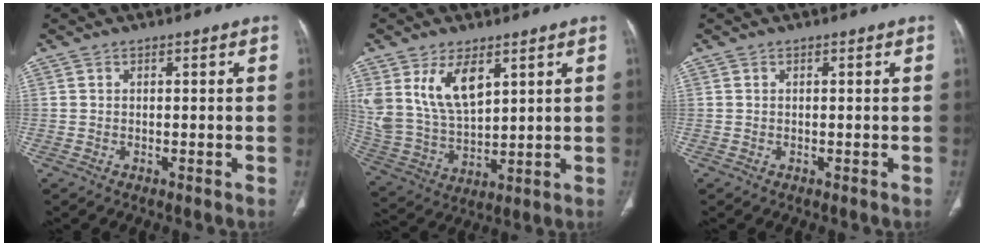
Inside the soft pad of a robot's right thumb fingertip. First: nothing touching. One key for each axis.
{"total": 13.1, "fx": 6.2, "fy": 6.8, "fz": 9.3, "tx": -0.170, "ty": -0.025, "tz": 0.139}
{"total": 0.0}